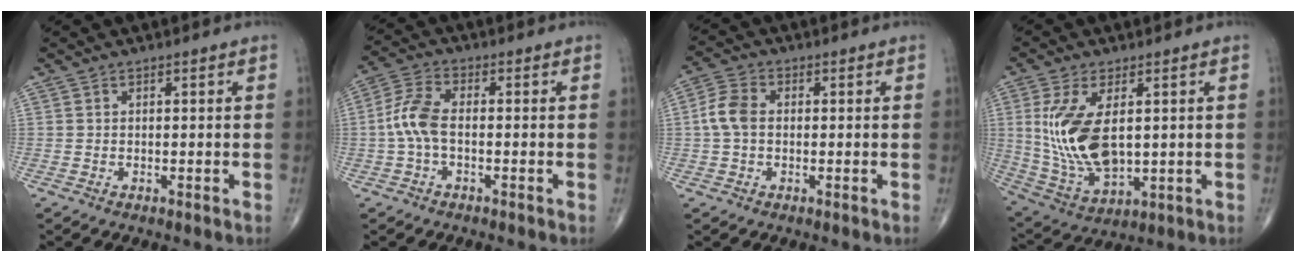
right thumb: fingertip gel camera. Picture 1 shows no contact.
{"total": 6.6, "force": [-0.8, 3.2, 5.7], "torque": [-0.133, 0.021, -0.023]}
{"total": 5.5, "force": [0.2, 3.8, 3.9], "torque": [-0.085, 0.016, -0.003]}
{"total": 14.9, "force": [2.1, 7.6, 12.7], "torque": [-0.253, -0.017, 0.057]}